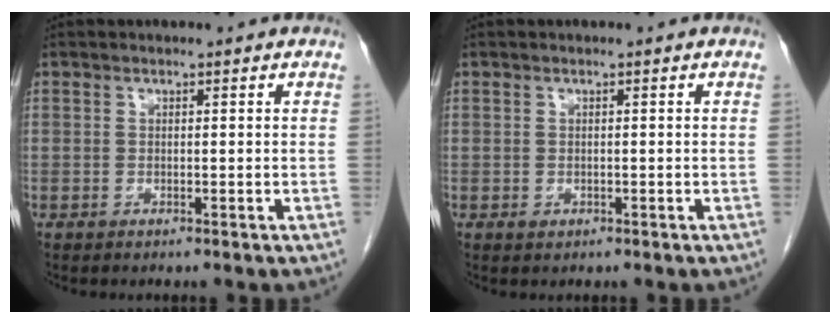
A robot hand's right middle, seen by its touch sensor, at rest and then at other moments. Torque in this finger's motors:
{"motor_torque": [0.45, -0.14, -0.06, 0.00]}